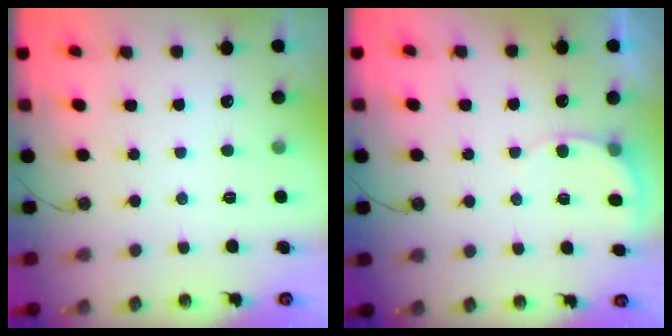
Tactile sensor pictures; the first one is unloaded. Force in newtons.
{"total": 5.7, "press": 5.6, "slide": 1.5}